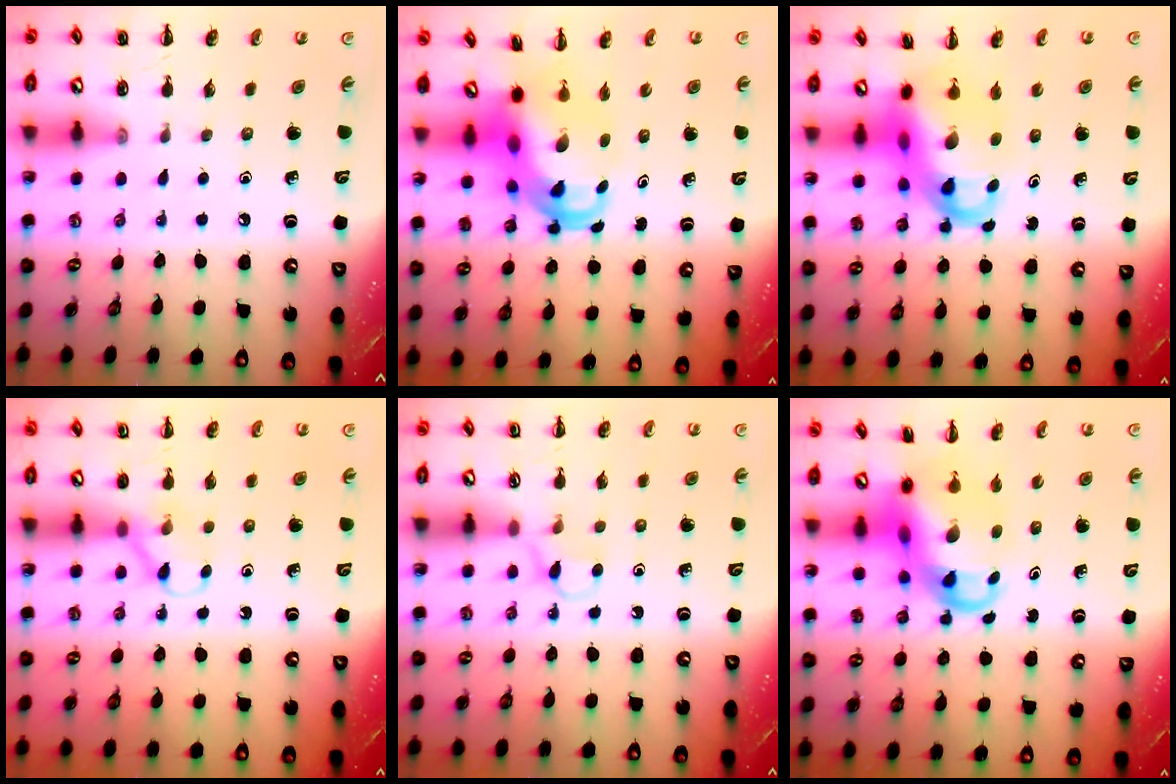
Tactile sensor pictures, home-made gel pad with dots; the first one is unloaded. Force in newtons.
{"total": 7.2, "press": 6.9, "slide": 2.0}
{"total": 10.3, "press": 9.9, "slide": 2.7}
{"total": 4.1, "press": 4.0, "slide": 1.2}
{"total": 3.6, "press": 3.4, "slide": 1.0}
{"total": 7.1, "press": 6.8, "slide": 2.1}